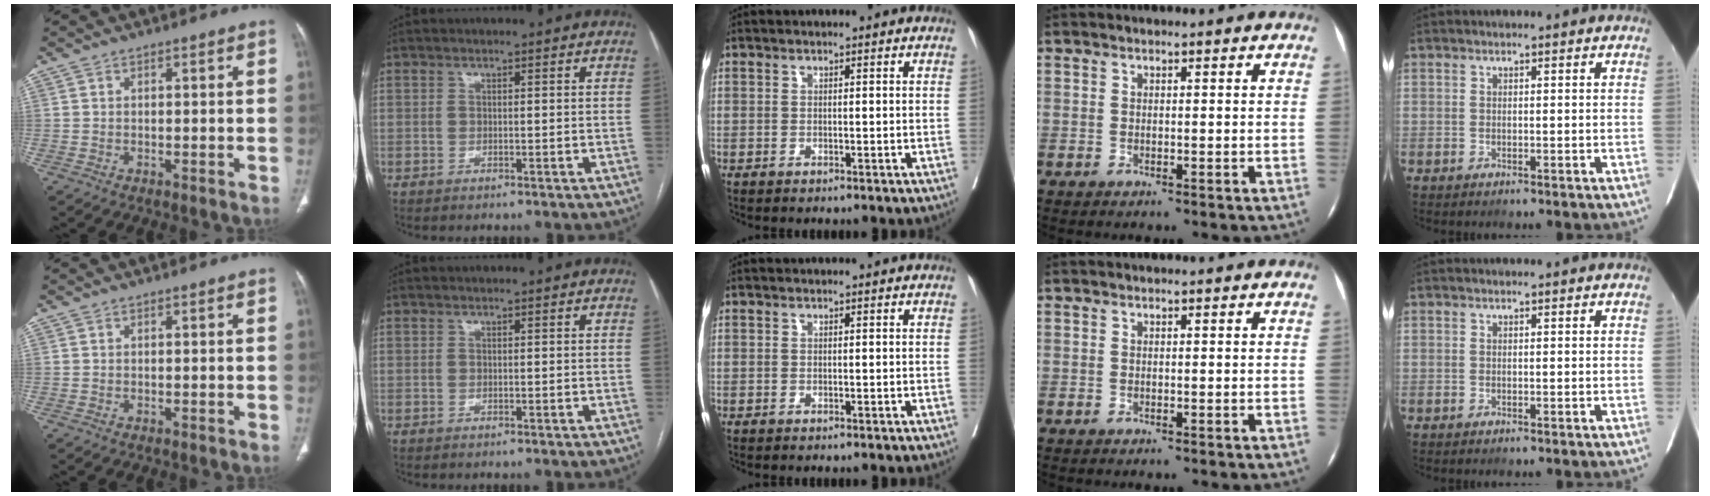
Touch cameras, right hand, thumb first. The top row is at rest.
{}